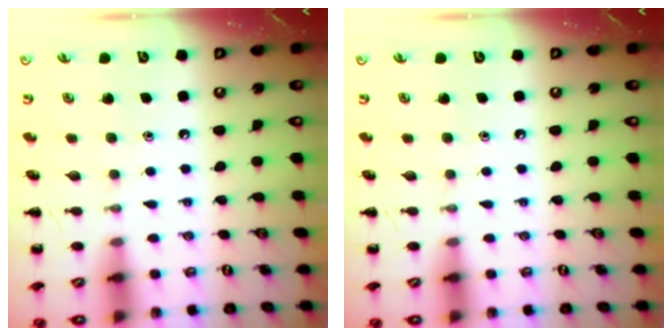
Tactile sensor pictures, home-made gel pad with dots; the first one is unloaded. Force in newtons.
{"total": 0.0}